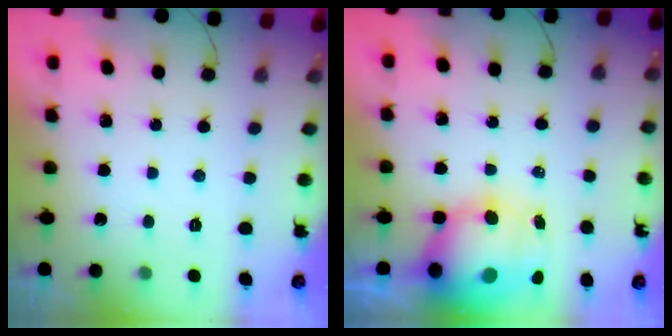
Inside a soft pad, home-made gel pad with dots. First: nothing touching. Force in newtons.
{"total": 11.7, "press": 11.2, "slide": 3.3}